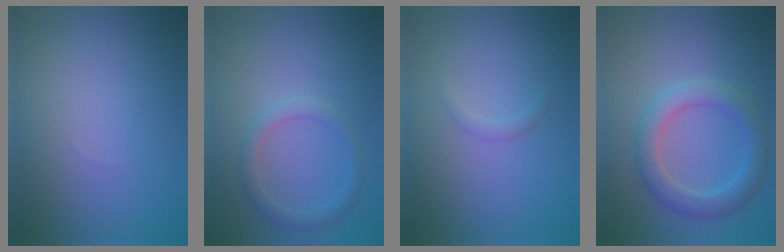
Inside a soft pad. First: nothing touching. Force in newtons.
{"total": 1.8, "press": 1.8, "slide": 0.0}
{"total": 0.8, "press": 0.8, "slide": 0.0}
{"total": 3.9, "press": 3.9, "slide": 0.3}